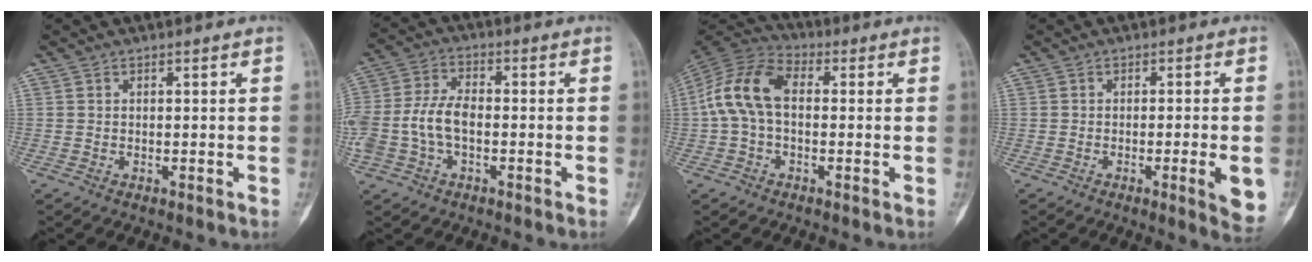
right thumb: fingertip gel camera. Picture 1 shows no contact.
{"total": 9.8, "force": [-1.7, 5.9, 7.6], "torque": [-0.172, 0.030, -0.034]}
{"total": 11.4, "force": [0.3, 7.1, 8.9], "torque": [-0.179, 0.032, -0.005]}
{"total": 6.5, "force": [-1.8, 1.0, 6.1], "torque": [-0.082, -0.008, -0.023]}